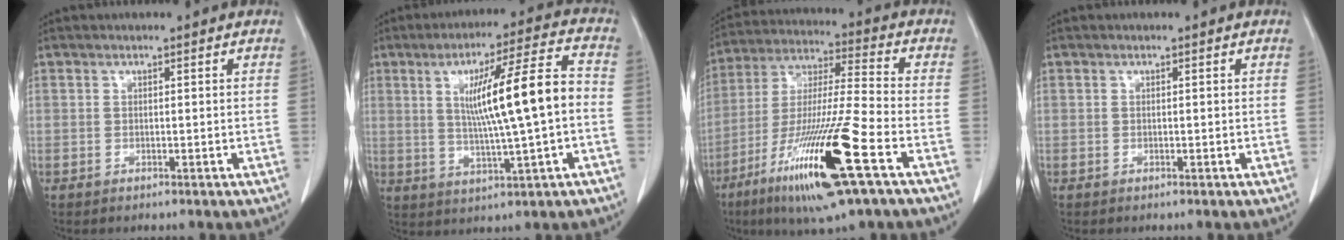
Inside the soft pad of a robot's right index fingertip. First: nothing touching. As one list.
[{"total": 13.6, "force": [0.5, 0.3, 13.6], "torque": [-0.222, 0.011, 0.012]}, {"total": 20.0, "force": [-9.5, 0.6, 17.6], "torque": [-0.351, -0.041, -0.174]}, {"total": 0.0}]